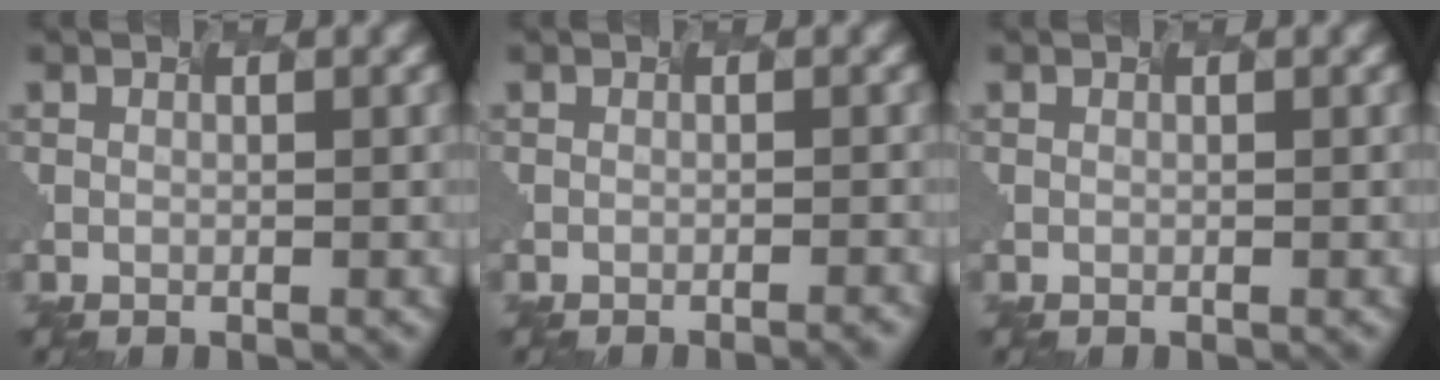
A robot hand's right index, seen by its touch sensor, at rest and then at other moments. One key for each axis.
{"total": 1.4, "fx": -0.7, "fy": 0.5, "fz": 1.2, "tx": 0.003, "ty": 0.007, "tz": -0.007}
{"total": 0.0}